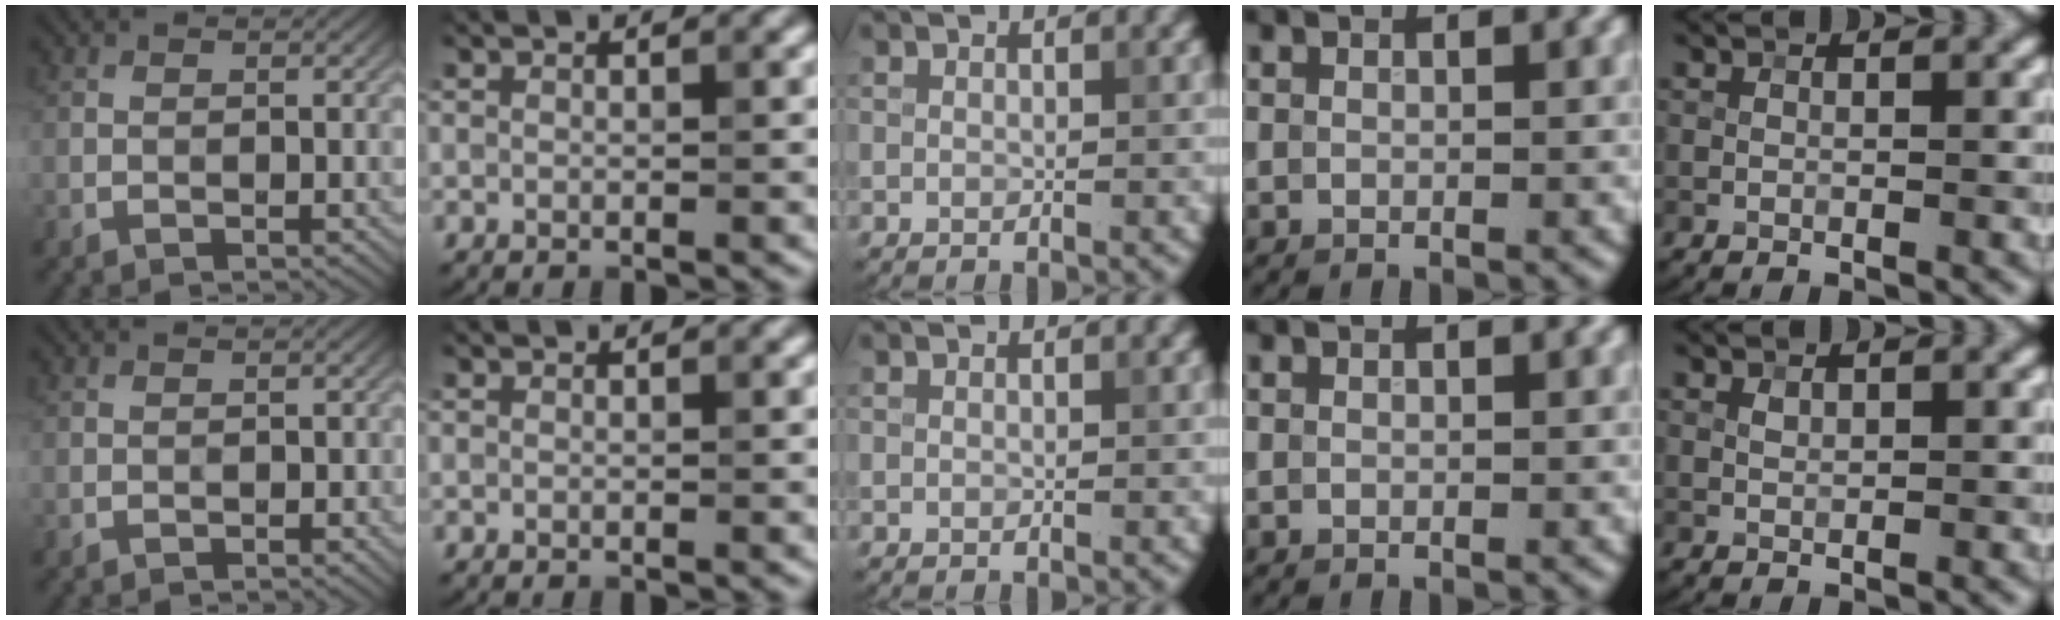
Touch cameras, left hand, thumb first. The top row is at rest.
{"thumb": {"total": 0.6, "force": [-0.5, 0.2, 0.3], "torque": [-0.002, 0.001, -0.007]}, "little": {"total": 0.5, "force": [0.3, 0.3, 0.3], "torque": [-0.007, 0.001, 0.008]}}